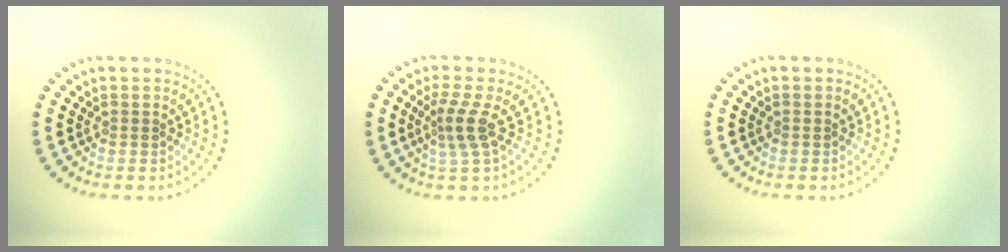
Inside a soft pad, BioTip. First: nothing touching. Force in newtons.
{"total": 2.6, "press": 1.8, "slide": 1.8}
{"total": 0.0}